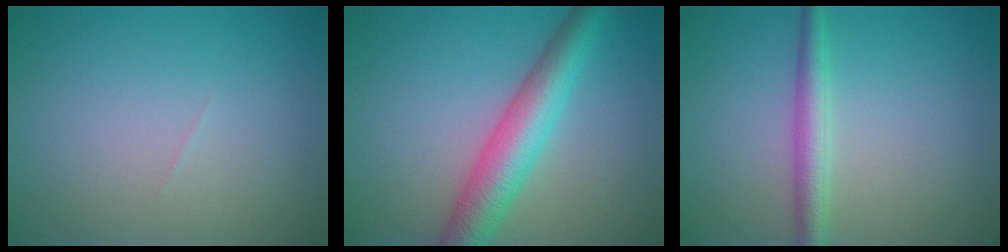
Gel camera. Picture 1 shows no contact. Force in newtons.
{"total": 5.7, "press": 5.7, "slide": 0.2}
{"total": 2.7, "press": 2.7, "slide": 0.1}